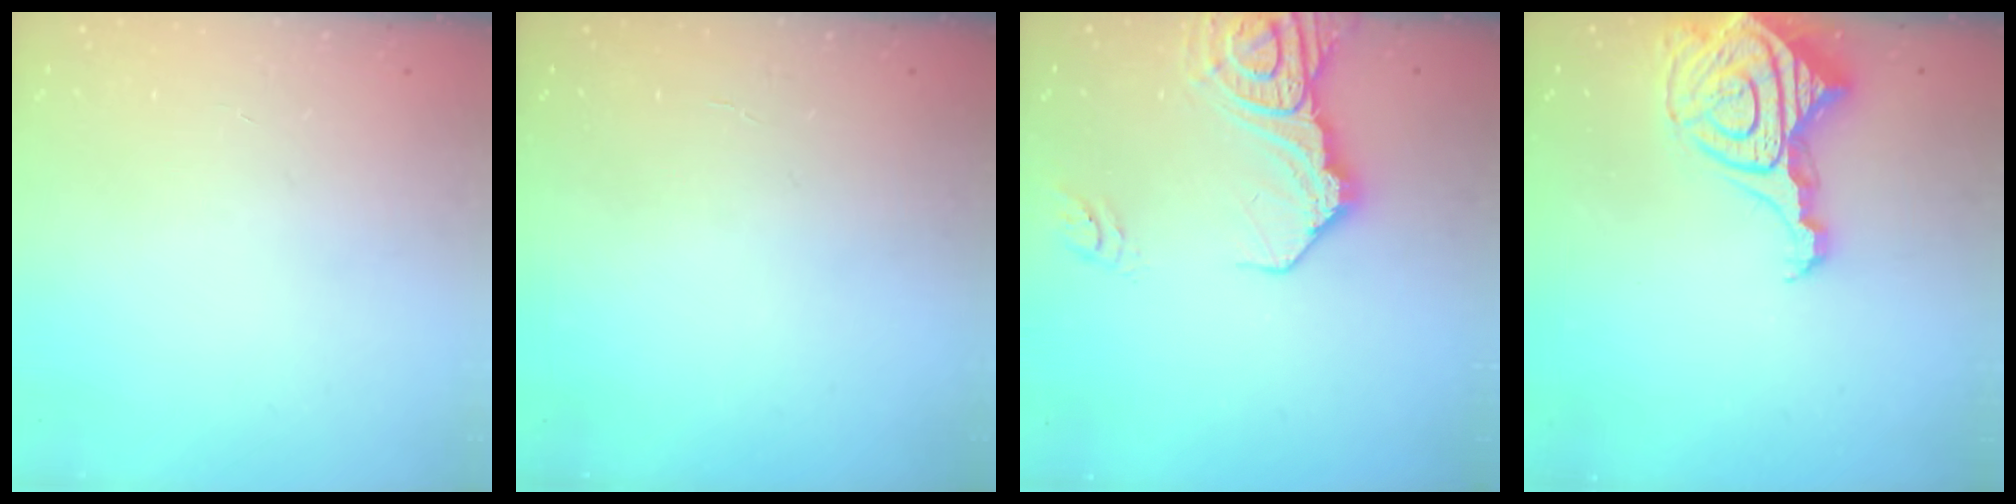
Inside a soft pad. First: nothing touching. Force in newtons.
{"total": 1.1, "press": 1.1, "slide": 0.2}
{"total": 16.4, "press": 16.3, "slide": 1.8}
{"total": 14.2, "press": 14.2, "slide": 1.4}